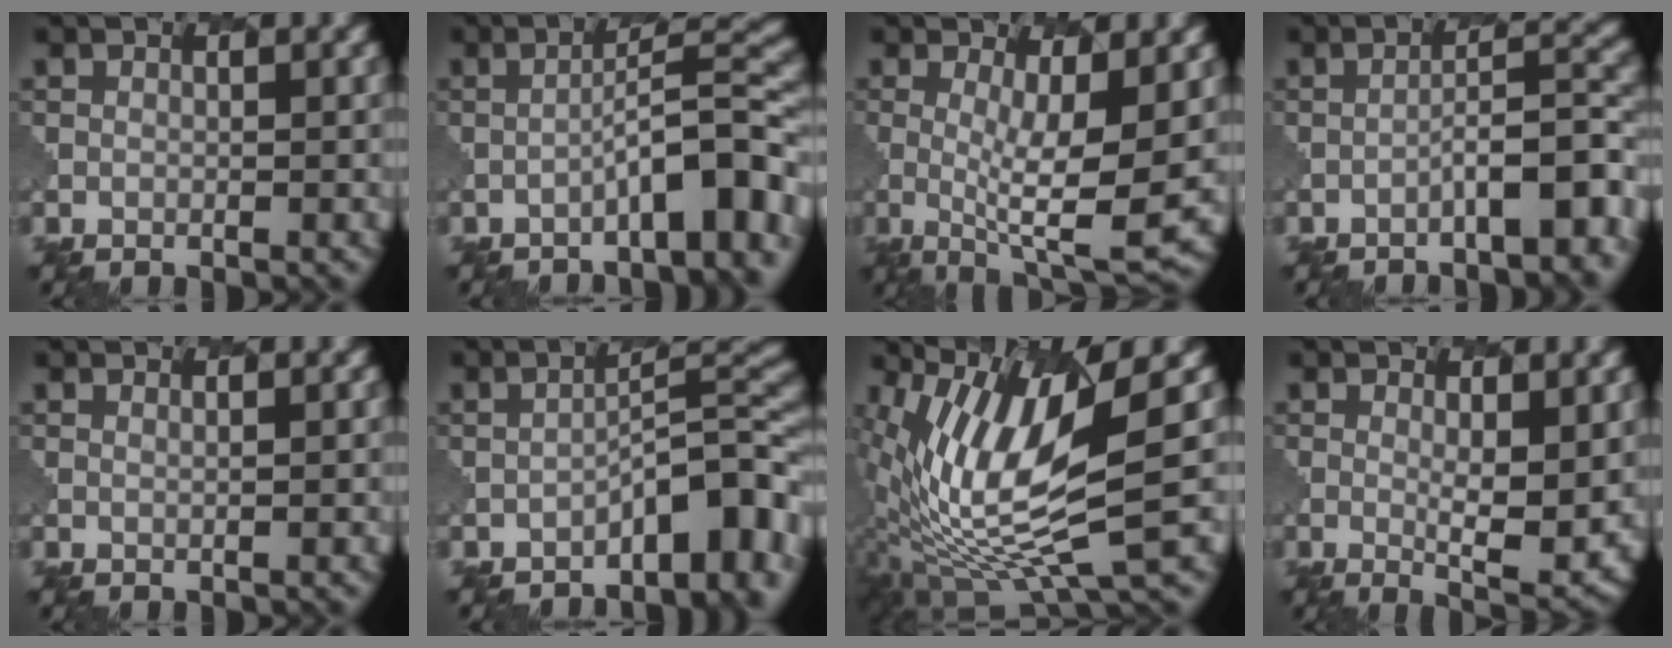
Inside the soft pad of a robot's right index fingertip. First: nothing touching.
{"total": 6.8, "force": [-3.5, 1.4, 5.7], "torque": [-0.077, 0.023, -0.055]}
{"total": 7.0, "force": [0.2, 1.7, 6.8], "torque": [-0.109, -0.012, 0.007]}
{"total": 6.1, "force": [-3.4, 1.6, 4.8], "torque": [-0.063, 0.022, -0.051]}
{"total": 0.9, "force": [0.8, 0.3, 0.4], "torque": [-0.004, -0.003, 0.004]}
{"total": 7.2, "force": [-4.1, 2.5, 5.4], "torque": [-0.059, 0.013, -0.067]}
{"total": 12.3, "force": [1.8, 3.3, 11.7], "torque": [-0.234, -0.013, 0.048]}
{"total": 4.5, "force": [0.8, 1.2, 4.3], "torque": [-0.070, -0.015, 0.018]}